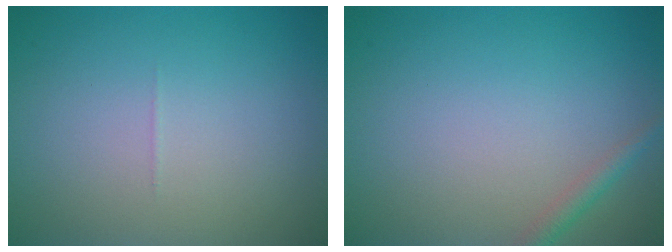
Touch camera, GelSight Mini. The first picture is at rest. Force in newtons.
{"total": 1.3, "press": 1.3, "slide": 0.0}